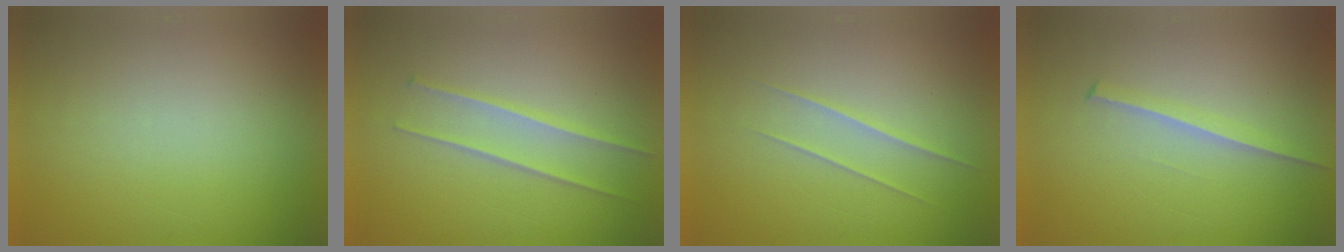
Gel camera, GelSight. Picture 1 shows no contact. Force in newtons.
{"total": 2.4}
{"total": 1.6}
{"total": 1.6}